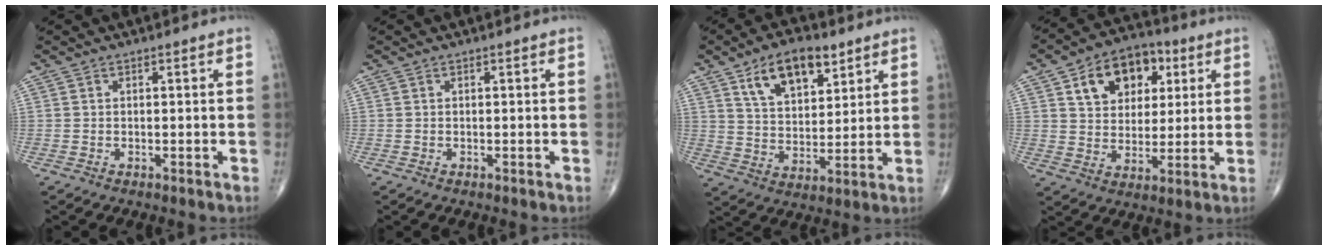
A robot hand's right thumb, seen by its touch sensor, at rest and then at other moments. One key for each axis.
{"total": 0.0}
{"total": 12.7, "fx": 7.1, "fy": 6.5, "fz": 8.3, "tx": -0.114, "ty": -0.031, "tz": 0.128}
{"total": 13.8, "fx": 5.5, "fy": 9.6, "fz": 8.2, "tx": -0.088, "ty": -0.004, "tz": 0.088}